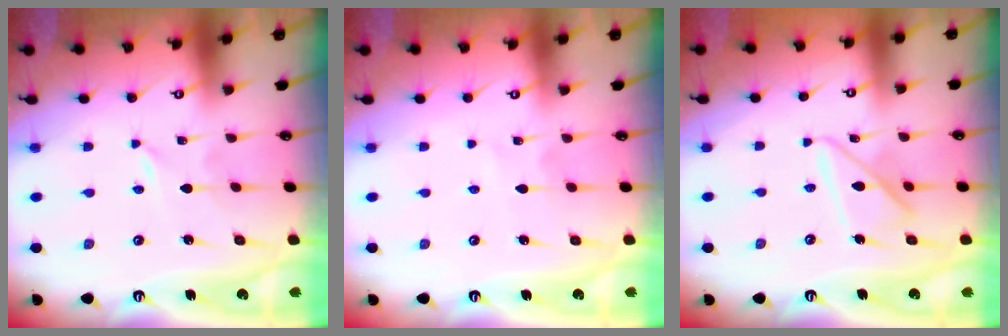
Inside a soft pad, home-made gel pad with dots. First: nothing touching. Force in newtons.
{"total": 2.6, "press": 2.6, "slide": 0.2}
{"total": 11.4, "press": 11.4, "slide": 1.1}